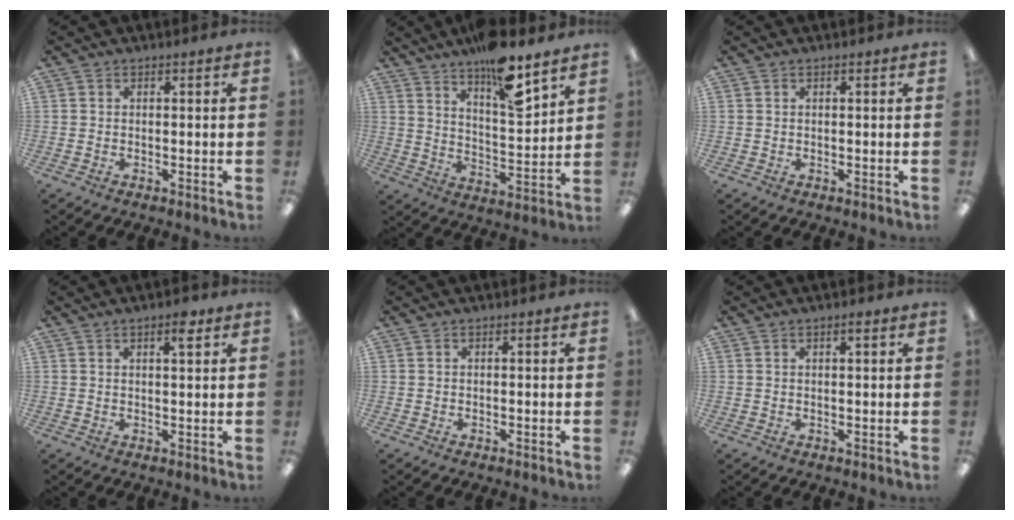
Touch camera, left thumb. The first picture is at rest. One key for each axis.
{"total": 13.3, "fx": 10.6, "fy": 2.8, "fz": 7.5, "tx": -0.121, "ty": -0.069, "tz": 0.180}
{"total": 0.0}
{"total": 3.7, "fx": 2.3, "fy": 1.0, "fz": 2.7, "tx": -0.035, "ty": -0.007, "tz": 0.035}
{"total": 0.0}
{"total": 1.4, "fx": 1.0, "fy": 0.3, "fz": 1.1, "tx": -0.022, "ty": 0.002, "tz": 0.016}